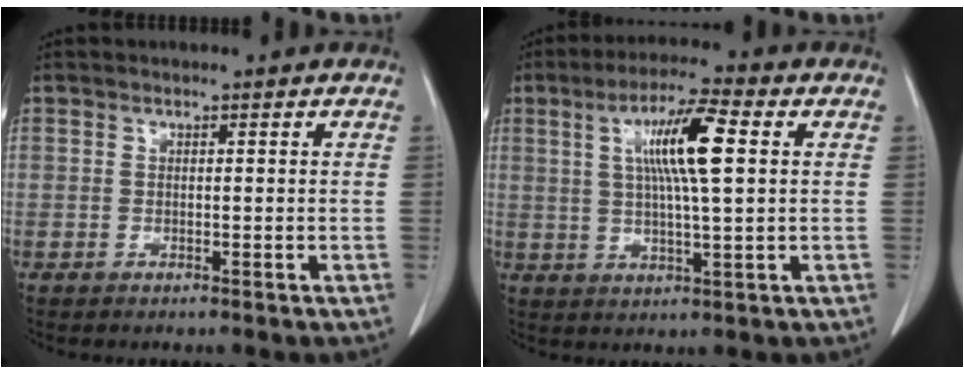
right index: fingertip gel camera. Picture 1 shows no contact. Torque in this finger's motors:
{"motor_torque": [1.09, 0.19, 0.54, 0.17]}